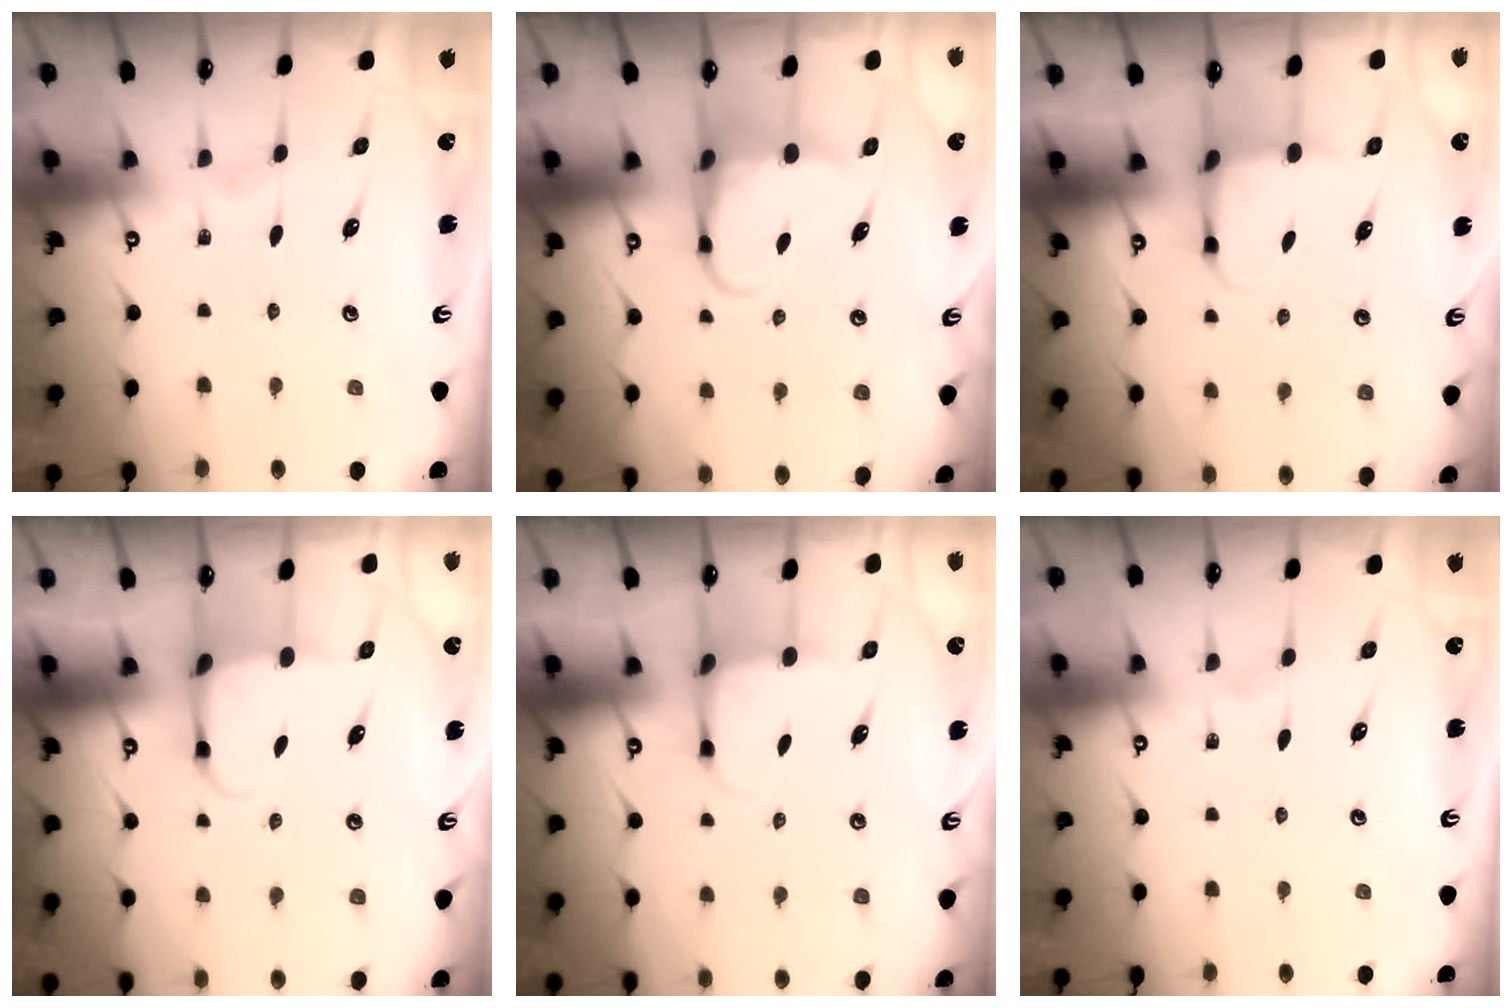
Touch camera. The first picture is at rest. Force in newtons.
{"total": 6.1, "press": 6.0, "slide": 0.9}
{"total": 3.9, "press": 3.7, "slide": 1.2}
{"total": 3.8, "press": 3.7, "slide": 0.9}
{"total": 4.0, "press": 3.8, "slide": 1.2}
{"total": 0.0}